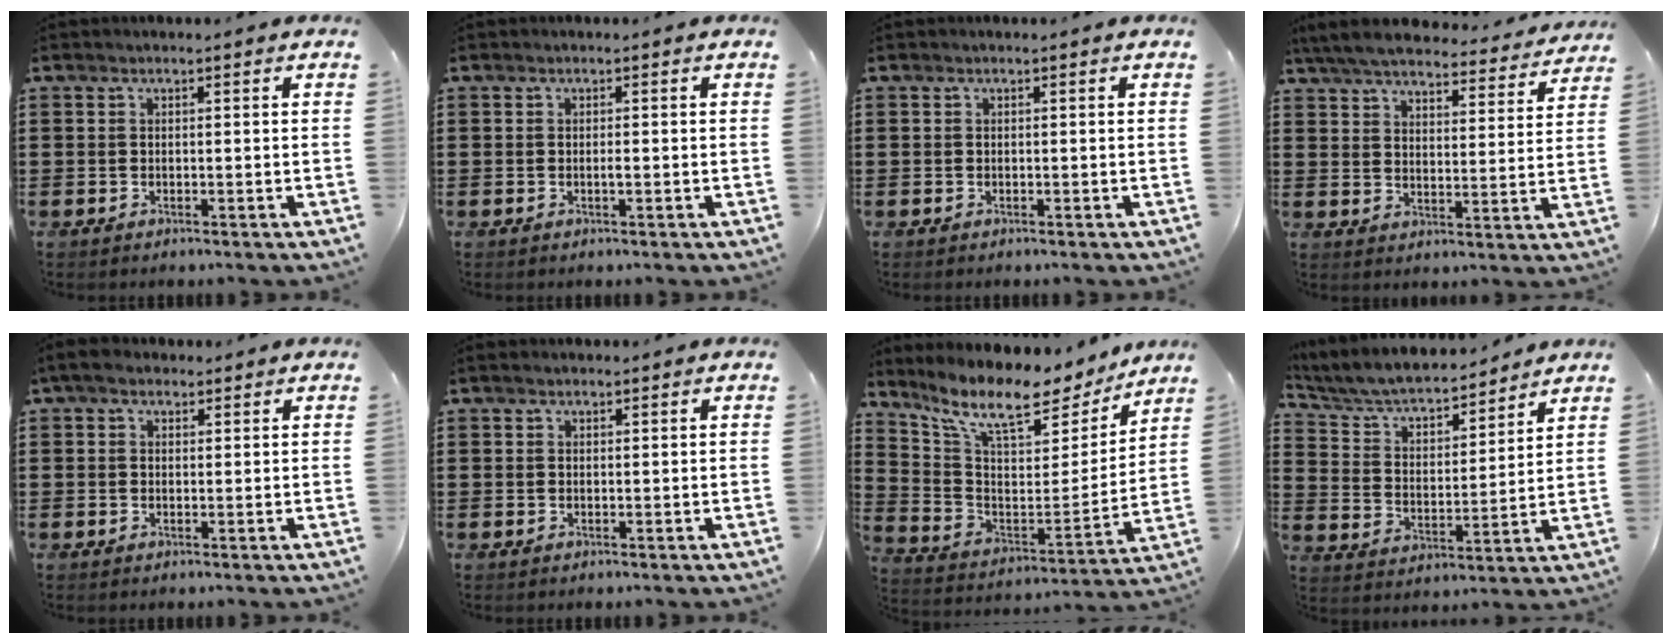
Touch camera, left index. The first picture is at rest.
{"total": 0.7, "force": [0.0, 0.1, 0.7], "torque": [-0.014, -0.004, 0.001]}
{"total": 0.0}
{"total": 6.5, "force": [6.3, 0.6, 1.7], "torque": [-0.061, -0.037, 0.111]}
{"total": 2.8, "force": [1.8, 1.6, 1.4], "torque": [-0.034, 0.008, 0.033]}
{"total": 0.7, "force": [0.5, 0.4, 0.3], "torque": [-0.006, 0.005, 0.009]}
{"total": 10.8, "force": [8.4, 2.8, 6.1], "torque": [-0.148, -0.052, 0.141]}
{"total": 5.6, "force": [5.1, 1.2, 1.8], "torque": [-0.061, -0.036, 0.082]}